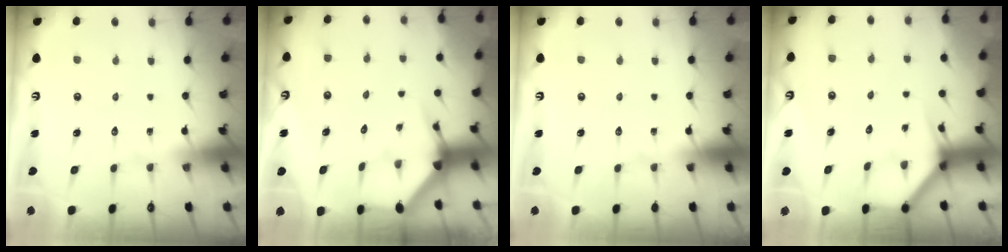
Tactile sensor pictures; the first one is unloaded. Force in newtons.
{"total": 3.6, "press": 3.6, "slide": 0.1}
{"total": 0.0}
{"total": 4.7, "press": 4.7, "slide": 0.3}